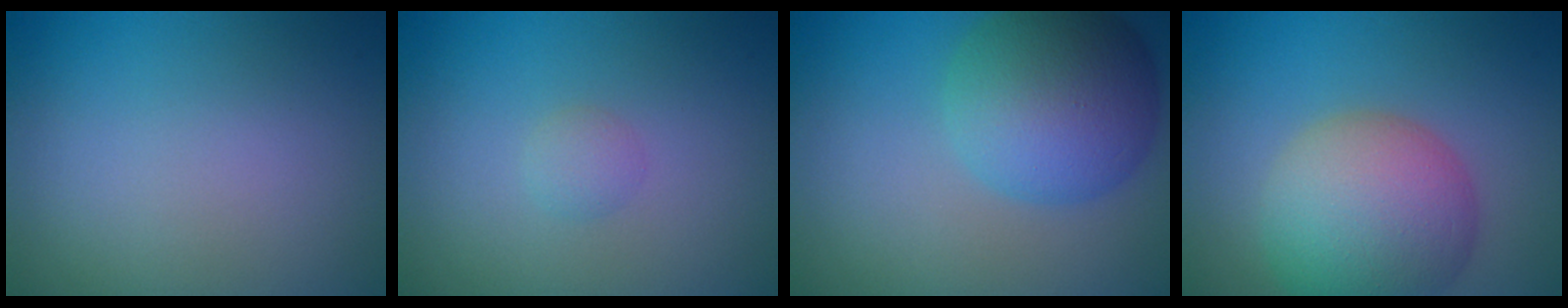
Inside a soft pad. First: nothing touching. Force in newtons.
{"total": 1.0, "press": 1.0, "slide": 0.1}
{"total": 7.9, "press": 7.9, "slide": 0.3}
{"total": 9.1, "press": 9.1, "slide": 0.6}